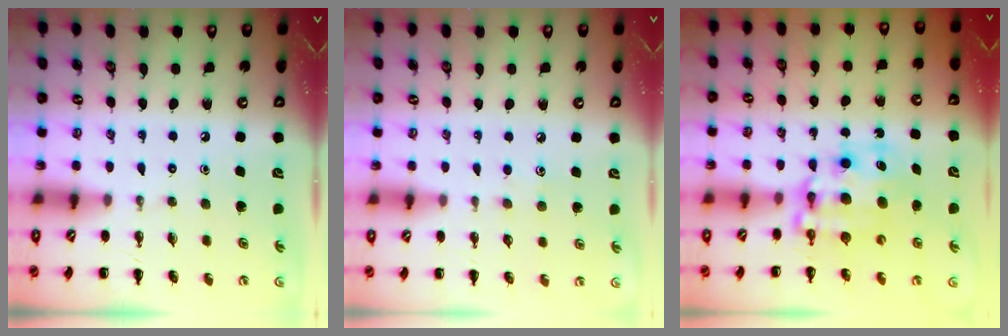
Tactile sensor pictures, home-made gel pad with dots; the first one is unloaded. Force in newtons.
{"total": 4.3, "press": 4.1, "slide": 1.2}
{"total": 9.5, "press": 9.2, "slide": 2.4}